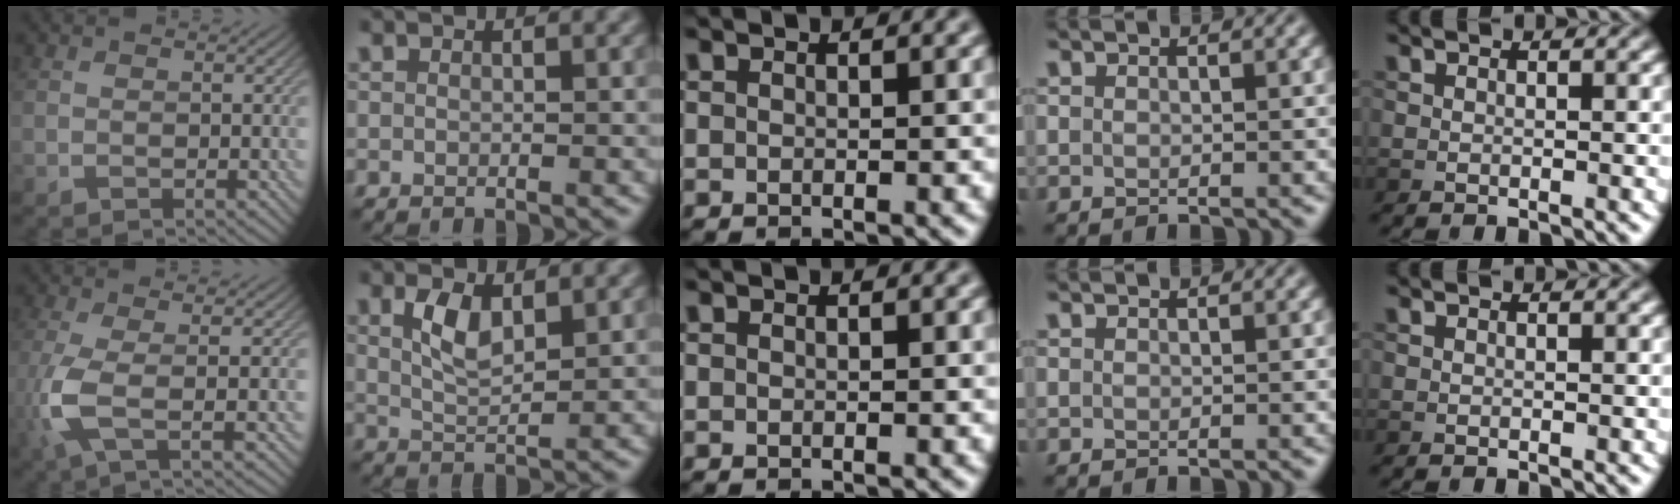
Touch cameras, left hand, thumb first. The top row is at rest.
{"thumb": {"total": 5.2, "force": [-0.4, 1.3, 5.0], "torque": [-0.127, -0.010, -0.015]}, "index": {"total": 2.9, "force": [0.9, 1.3, 2.5], "torque": [-0.055, 0.001, 0.025]}}